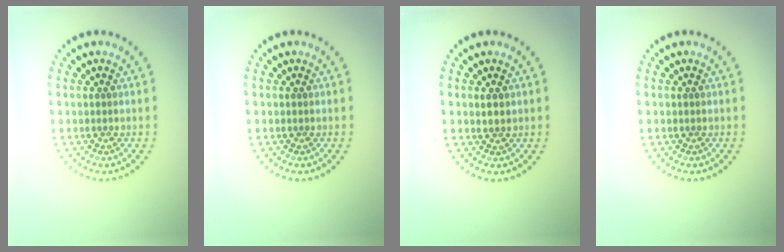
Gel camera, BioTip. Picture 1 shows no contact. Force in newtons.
{"total": 0.0}
{"total": 1.0, "press": 0.9, "slide": 0.5}
{"total": 0.0}